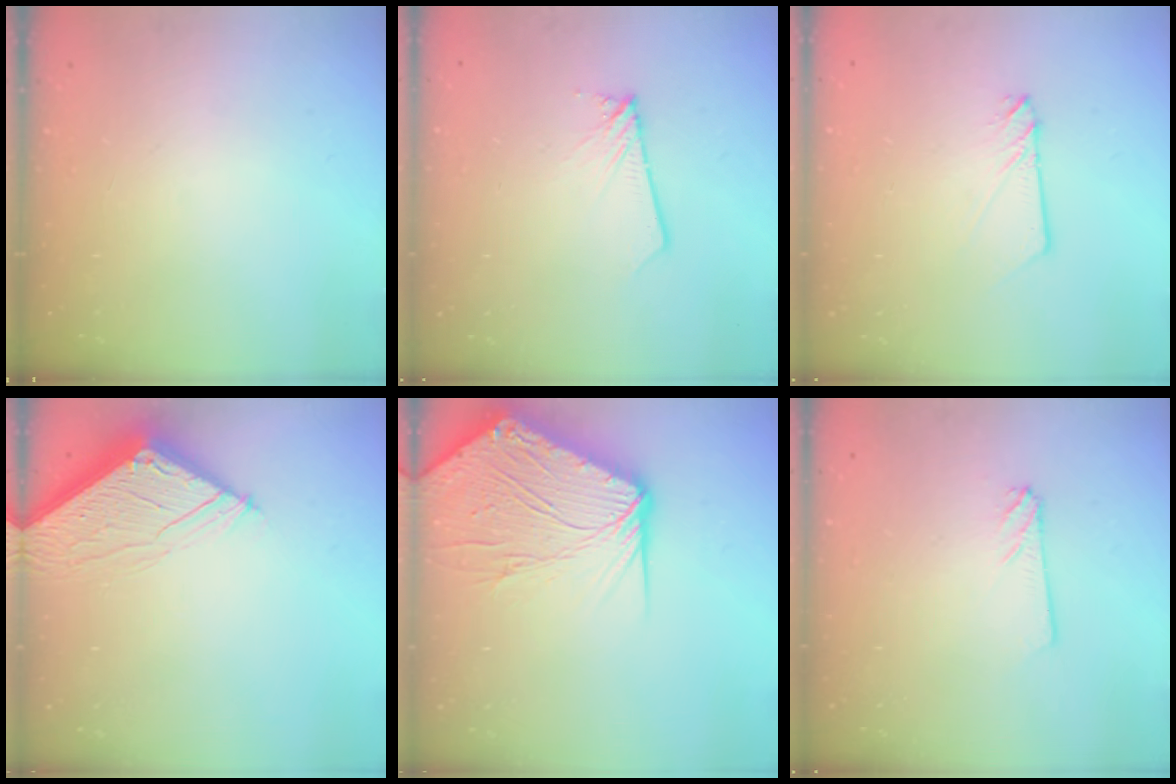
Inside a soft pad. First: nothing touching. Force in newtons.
{"total": 1.9, "press": 1.9, "slide": 0.1}
{"total": 2.9, "press": 2.9, "slide": 0.4}
{"total": 6.6, "press": 6.6, "slide": 0.7}
{"total": 17.4, "press": 17.2, "slide": 2.1}
{"total": 2.4, "press": 2.4, "slide": 0.3}